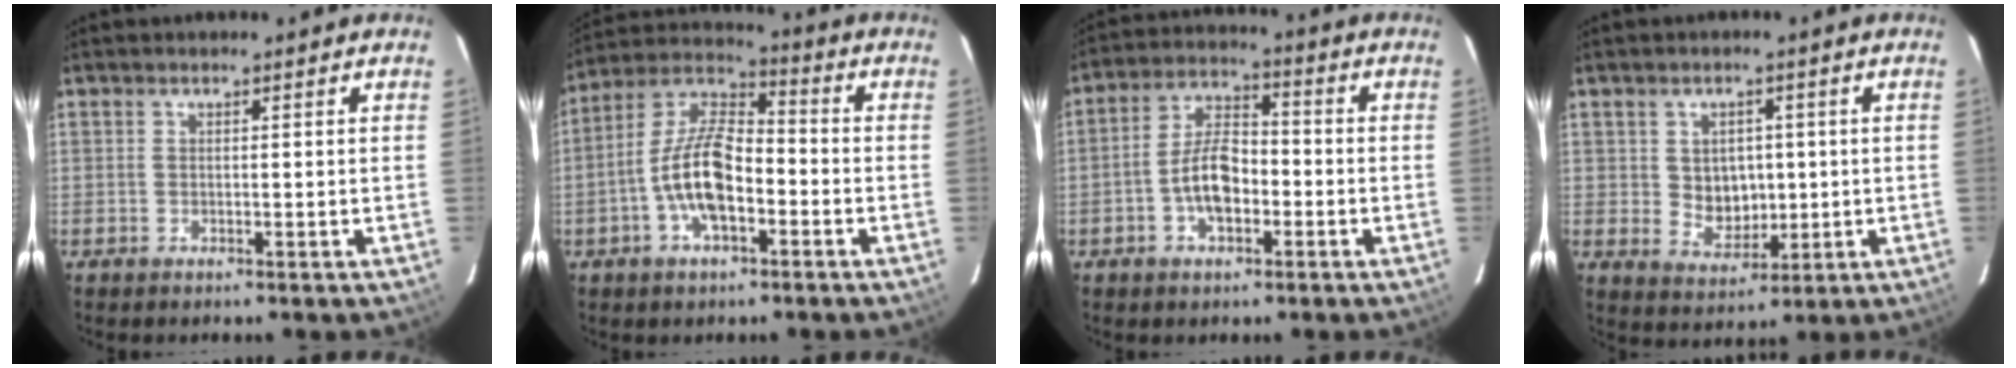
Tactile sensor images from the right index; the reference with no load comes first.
{"total": 12.4, "force": [-4.0, 5.4, 10.4], "torque": [-0.216, 0.010, -0.076]}
{"total": 8.4, "force": [-2.7, 4.3, 6.7], "torque": [-0.133, 0.017, -0.045]}
{"total": 6.3, "force": [0.5, 5.5, 3.0], "torque": [-0.052, 0.003, 0.023]}